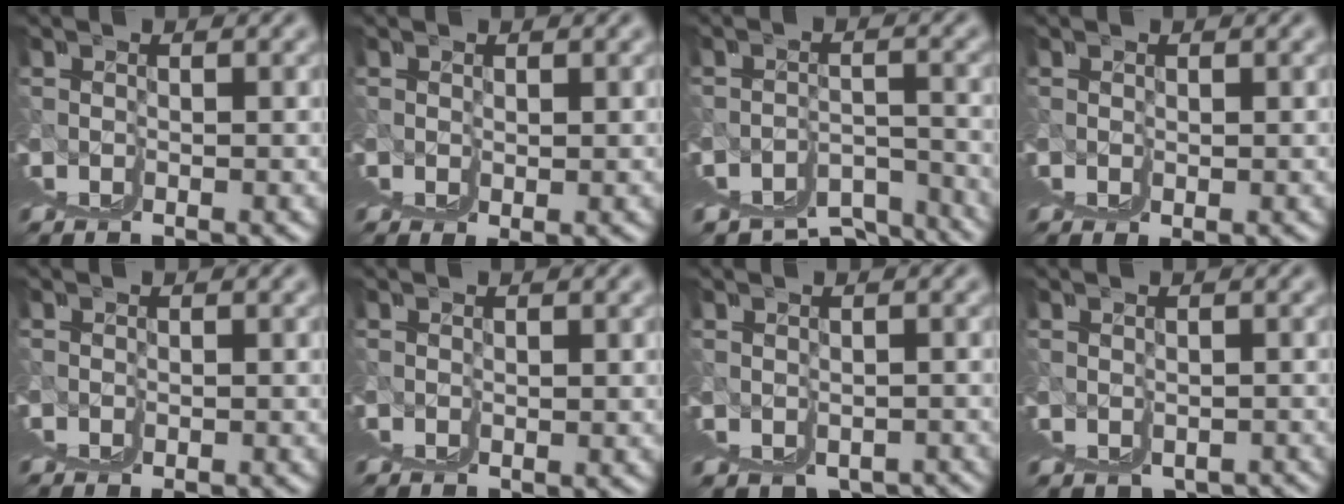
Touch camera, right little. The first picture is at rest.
{"total": 2.1, "force": [0.0, 1.7, 1.4], "torque": [-0.028, -0.006, 0.002]}
{"total": 4.3, "force": [-0.9, 1.7, 3.9], "torque": [-0.058, -0.008, 0.003]}
{"total": 1.3, "force": [0.0, 1.1, 0.7], "torque": [-0.016, -0.006, 0.001]}
{"total": 0.5, "force": [-0.1, 0.4, 0.3], "torque": [-0.006, 0.000, -0.001]}
{"total": 0.6, "force": [0.1, 0.5, 0.3], "torque": [-0.004, -0.005, 0.003]}
{"total": 3.4, "force": [-1.6, 2.4, 1.8], "torque": [-0.028, -0.020, -0.016]}
{"total": 3.0, "force": [-1.4, 2.2, 1.5], "torque": [-0.022, -0.019, -0.014]}